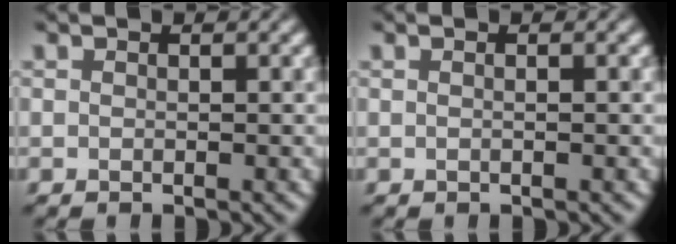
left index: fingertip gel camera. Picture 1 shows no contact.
{"total": 1.4, "force": [0.4, 0.7, 1.2], "torque": [0.001, -0.003, -0.013]}